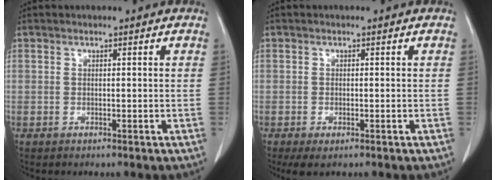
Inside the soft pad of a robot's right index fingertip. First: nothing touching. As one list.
[{"total": 2.9, "force": [-1.9, 0.9, 2.0], "torque": [-0.034, -0.007, -0.025]}]